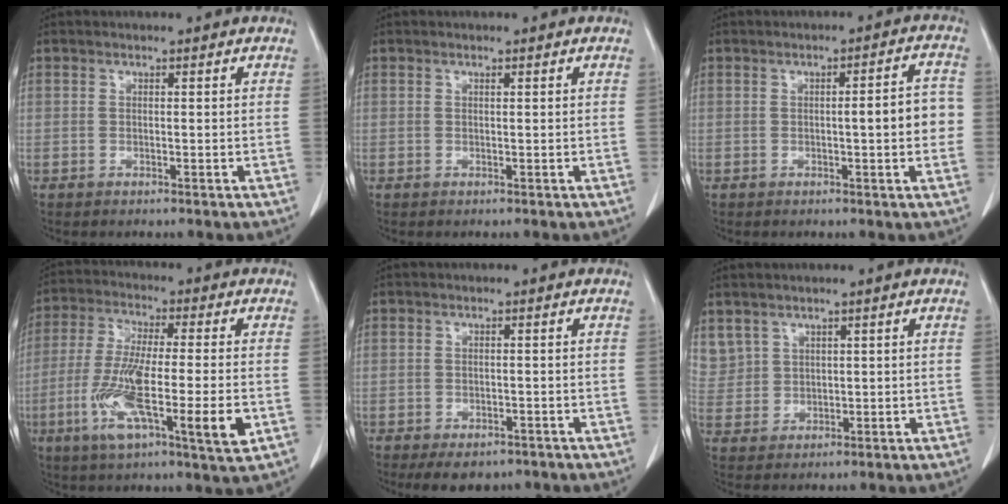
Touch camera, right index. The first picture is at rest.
{"total": 0.0}
{"total": 5.8, "force": [-0.5, 1.0, 5.7], "torque": [-0.070, 0.014, -0.008]}
{"total": 16.0, "force": [-4.6, 1.9, 15.2], "torque": [-0.268, -0.023, -0.078]}
{"total": 5.1, "force": [-3.8, 2.7, 2.1], "torque": [-0.019, -0.001, -0.048]}
{"total": 5.6, "force": [3.2, 4.4, 0.8], "torque": [-0.027, 0.015, 0.080]}